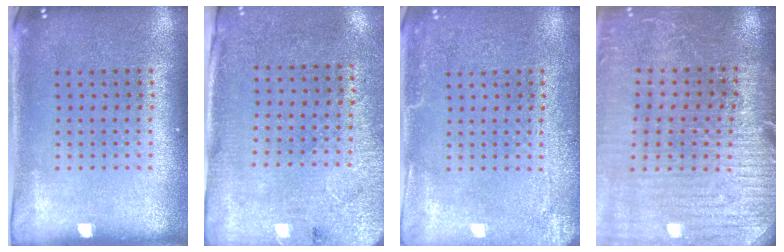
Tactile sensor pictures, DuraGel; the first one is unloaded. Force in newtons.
{"total": 2.7, "press": 2.3, "slide": 1.5}
{"total": 2.8, "press": 2.8, "slide": 0.3}
{"total": 3.0, "press": 3.0, "slide": 0.4}